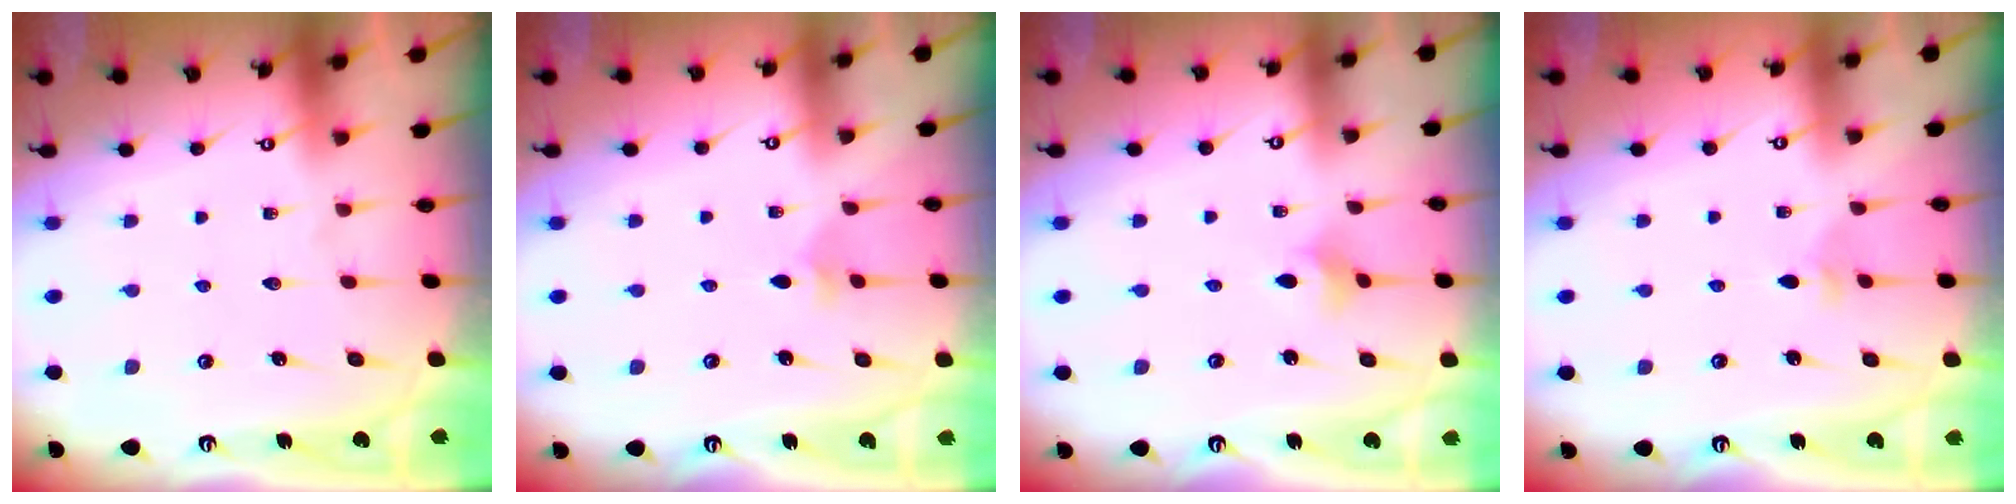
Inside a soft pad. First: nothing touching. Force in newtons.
{"total": 2.2, "press": 2.1, "slide": 0.6}
{"total": 2.8, "press": 2.8, "slide": 0.6}
{"total": 2.0, "press": 2.0, "slide": 0.5}